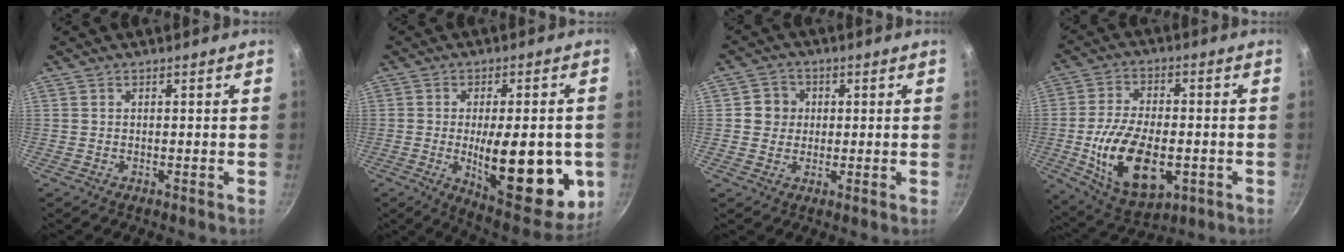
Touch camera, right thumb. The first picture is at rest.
{"total": 21.7, "force": [-3.6, 8.6, 19.6], "torque": [-0.231, -0.013, -0.039]}
{"total": 4.6, "force": [0.5, 4.4, 1.3], "torque": [0.012, 0.004, 0.000]}
{"total": 17.3, "force": [-3.7, 9.5, 14.0], "torque": [-0.242, 0.005, -0.052]}